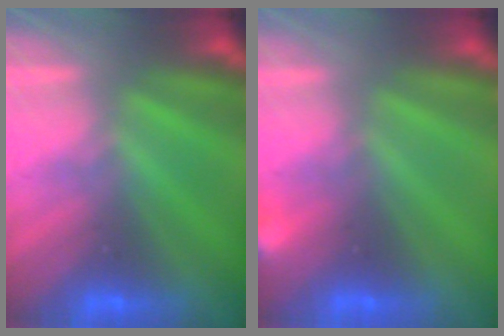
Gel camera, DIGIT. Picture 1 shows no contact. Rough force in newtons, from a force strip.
{"total": 3.3}